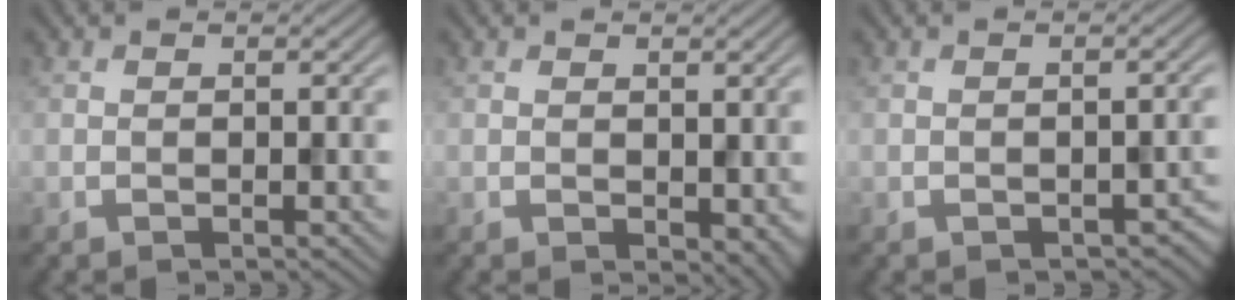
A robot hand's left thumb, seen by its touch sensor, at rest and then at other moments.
{"total": 1.7, "force": [0.3, 1.1, 1.2], "torque": [-0.019, -0.006, 0.010]}
{"total": 2.5, "force": [-1.3, 1.4, 1.6], "torque": [-0.020, -0.009, -0.012]}